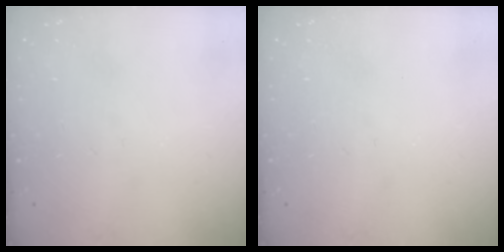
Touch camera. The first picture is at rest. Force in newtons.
{"total": 0.0}